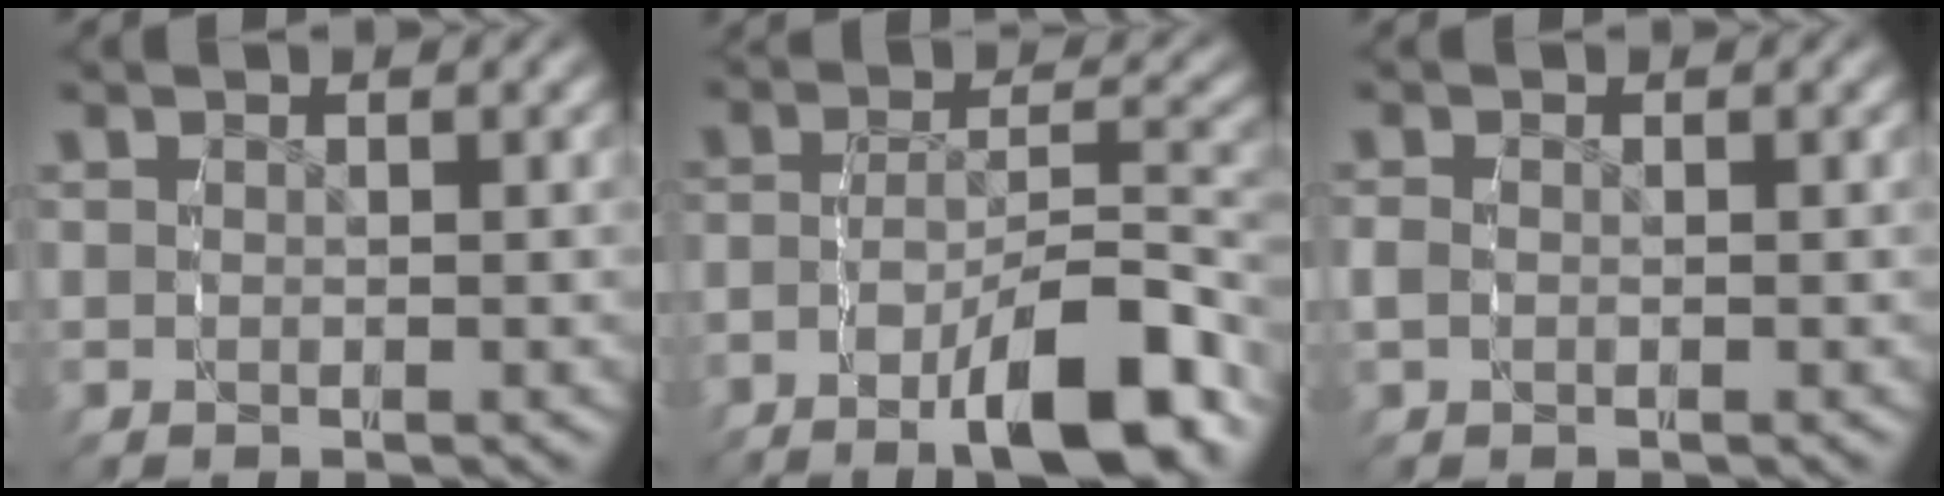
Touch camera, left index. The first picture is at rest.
{"total": 8.9, "force": [-6.0, 3.2, 5.8], "torque": [-0.084, -0.008, -0.090]}
{"total": 1.1, "force": [-0.3, 0.9, 0.5], "torque": [-0.021, -0.004, -0.004]}